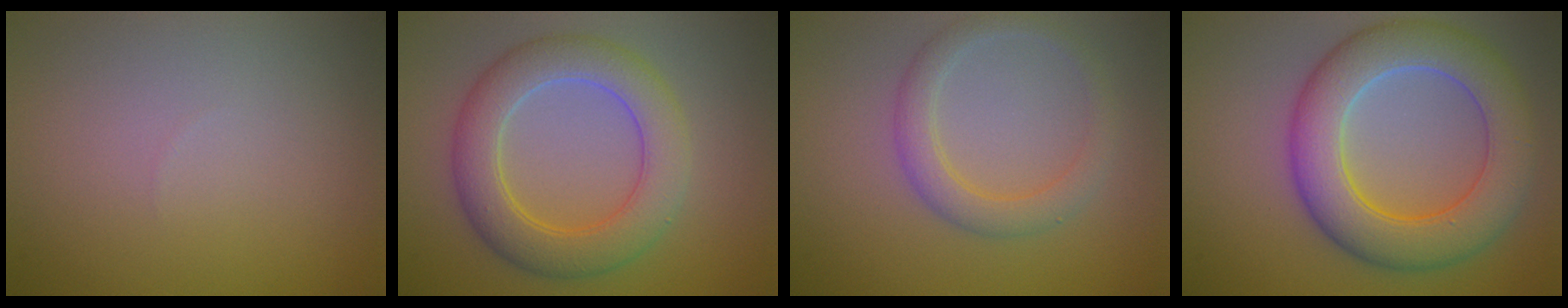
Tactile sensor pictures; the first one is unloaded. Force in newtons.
{"total": 6.0, "press": 6.0, "slide": 0.2}
{"total": 2.8, "press": 2.8, "slide": 0.1}
{"total": 8.2, "press": 8.2, "slide": 0.3}